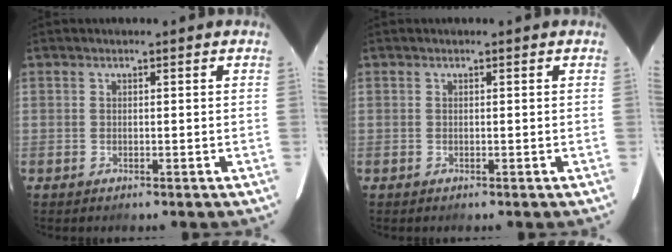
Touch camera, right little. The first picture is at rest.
{"total": 0.0}